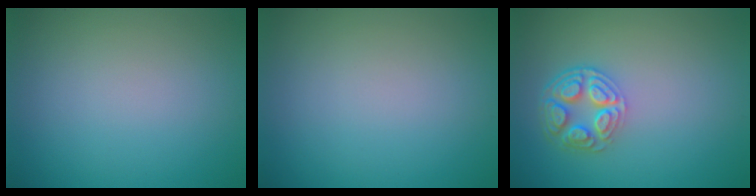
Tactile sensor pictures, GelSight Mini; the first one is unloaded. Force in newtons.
{"total": 0.0}
{"total": 4.6, "press": 3.5, "slide": 2.9}